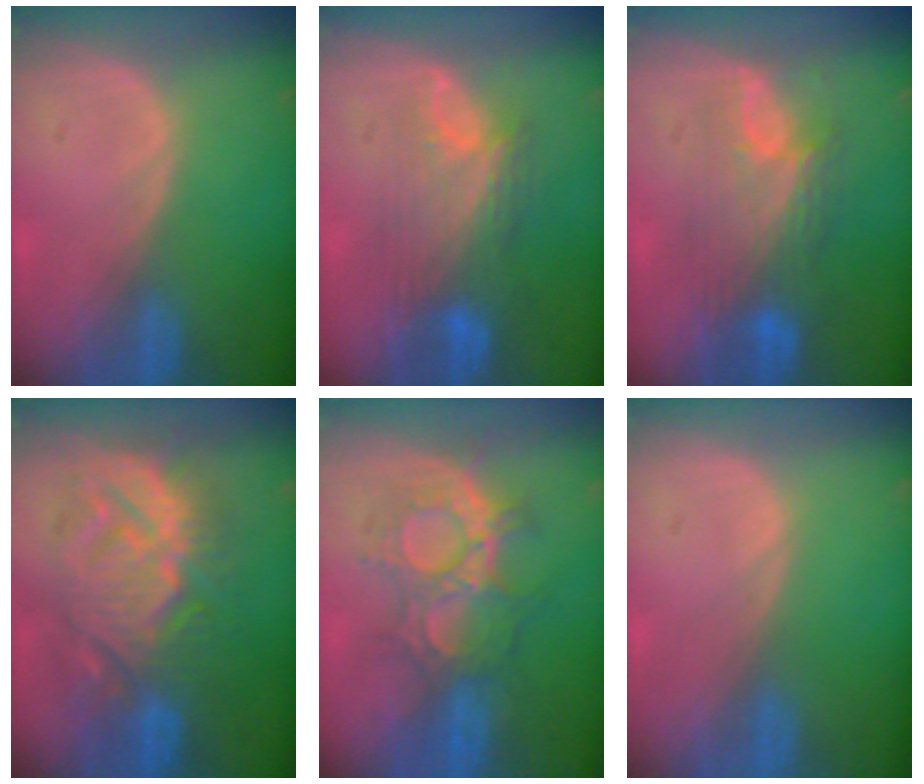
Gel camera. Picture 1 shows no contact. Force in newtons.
{"total": 9.0, "press": 8.0, "slide": 4.1}
{"total": 7.9, "press": 7.7, "slide": 1.9}
{"total": 12.0, "press": 11.9, "slide": 1.0}
{"total": 8.8, "press": 8.8, "slide": 0.9}
{"total": 0.0}